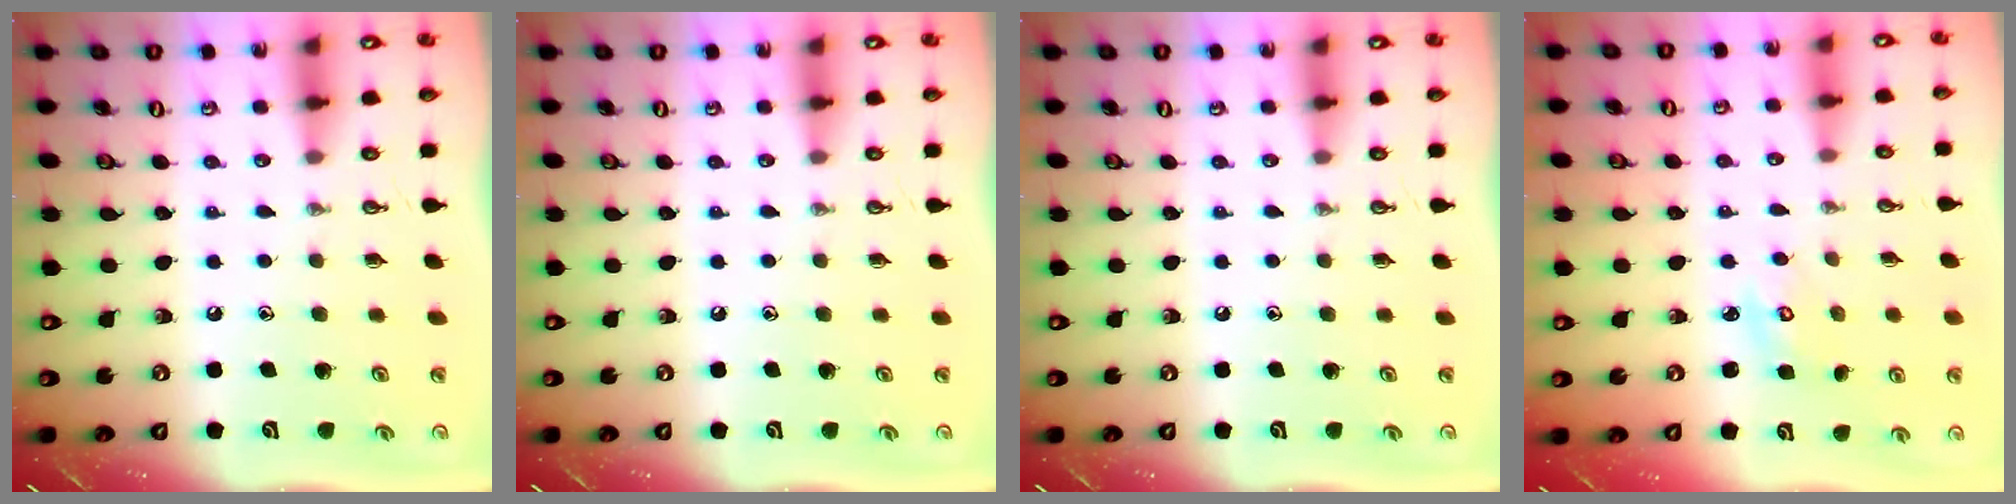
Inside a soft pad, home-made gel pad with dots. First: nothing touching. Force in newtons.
{"total": 0.0}
{"total": 0.0}
{"total": 2.6, "press": 2.6, "slide": 0.2}